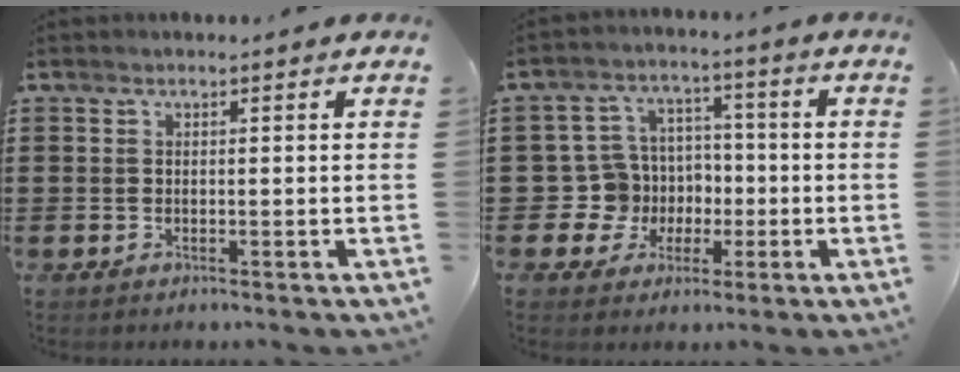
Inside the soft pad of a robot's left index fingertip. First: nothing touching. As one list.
[{"total": 7.5, "force": [-0.9, 7.4, 0.9], "torque": [-0.056, 0.006, -0.010]}]